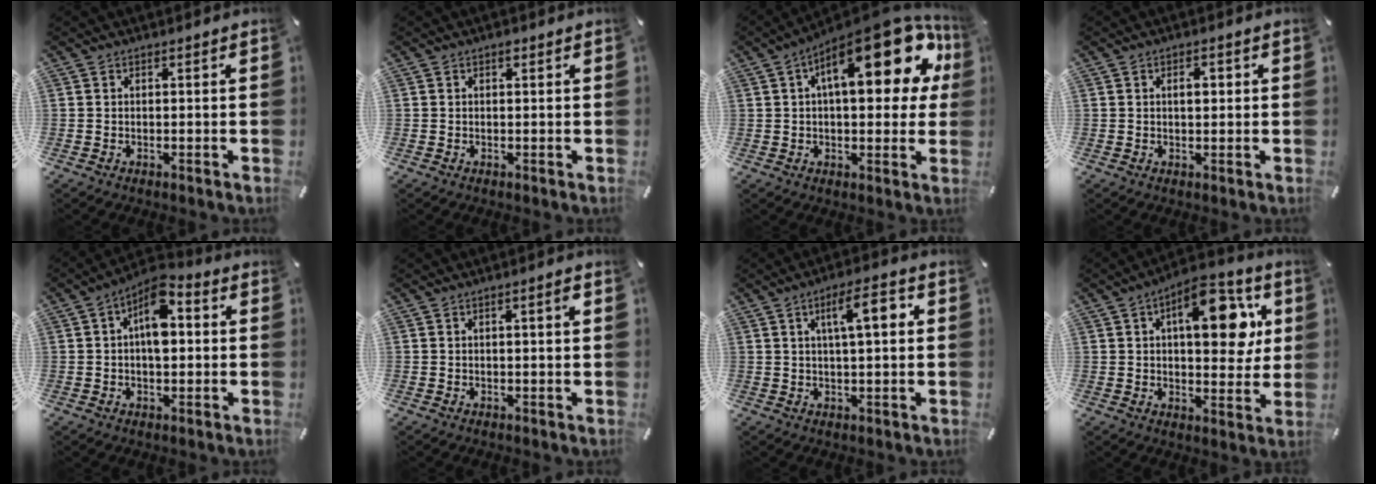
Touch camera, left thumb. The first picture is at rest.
{"total": 0.9, "force": [0.4, 0.6, 0.5], "torque": [-0.011, 0.004, 0.006]}
{"total": 23.0, "force": [7.9, 9.8, 19.3], "torque": [-0.266, -0.032, 0.125]}
{"total": 2.7, "force": [0.5, 1.6, 2.1], "torque": [-0.021, 0.001, 0.001]}
{"total": 8.9, "force": [1.5, 5.1, 7.2], "torque": [-0.100, -0.003, 0.024]}
{"total": 1.8, "force": [0.5, 0.2, 1.7], "torque": [-0.032, 0.003, 0.007]}
{"total": 8.9, "force": [2.5, 2.5, 8.1], "torque": [-0.137, 0.000, 0.034]}
{"total": 16.7, "force": [5.8, 8.2, 13.4], "torque": [-0.168, -0.016, 0.089]}